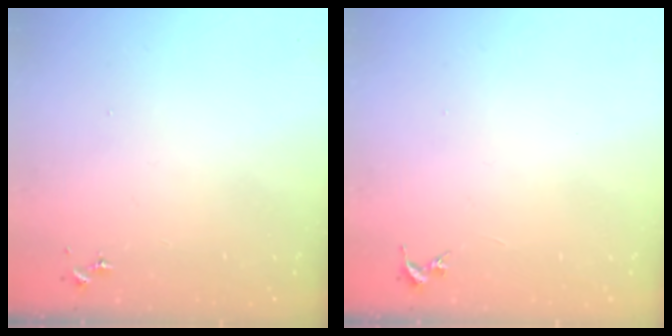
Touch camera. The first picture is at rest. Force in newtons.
{"total": 0.0}